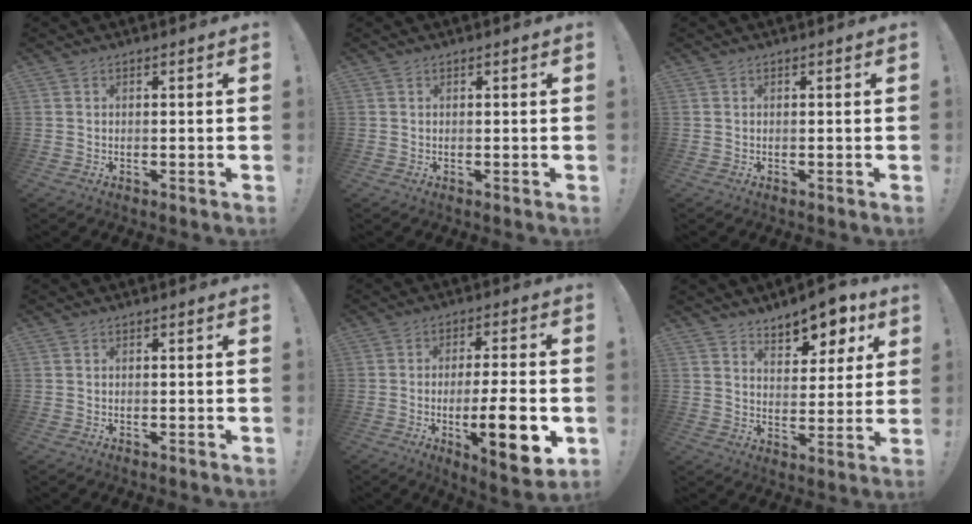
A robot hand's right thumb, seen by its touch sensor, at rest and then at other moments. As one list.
[{"total": 0.0}, {"total": 0.0}, {"total": 0.0}, {"total": 14.5, "force": [-4.1, 3.1, 13.5], "torque": [-0.186, 0.005, -0.060]}, {"total": 9.4, "force": [7.3, 4.5, 3.9], "torque": [-0.033, -0.063, 0.129]}]